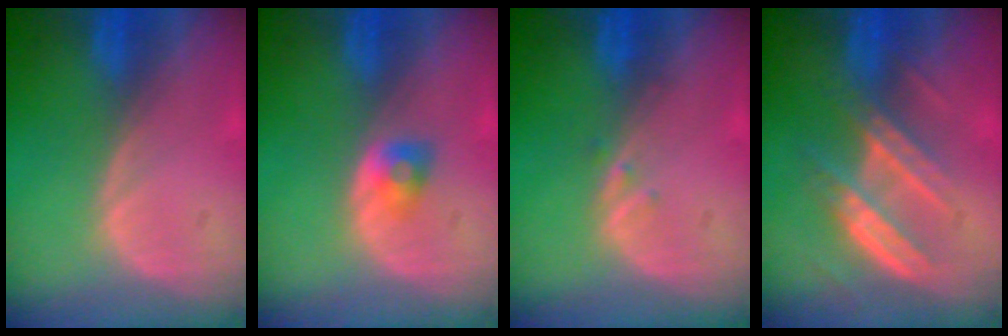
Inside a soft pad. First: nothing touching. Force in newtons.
{"total": 2.3, "press": 2.2, "slide": 0.7}
{"total": 0.8, "press": 0.8, "slide": 0.1}
{"total": 6.8, "press": 6.4, "slide": 2.3}